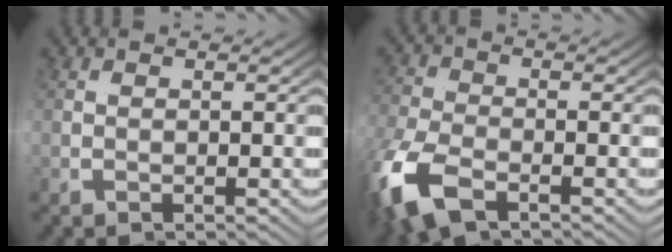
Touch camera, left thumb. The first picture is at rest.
{"total": 4.6, "force": [-3.0, 2.6, 2.3], "torque": [-0.087, -0.009, -0.051]}